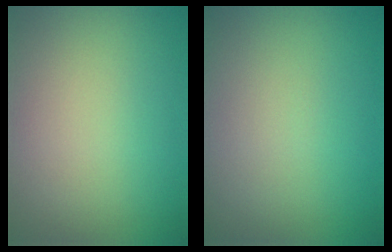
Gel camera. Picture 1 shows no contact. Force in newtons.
{"total": 0.0}